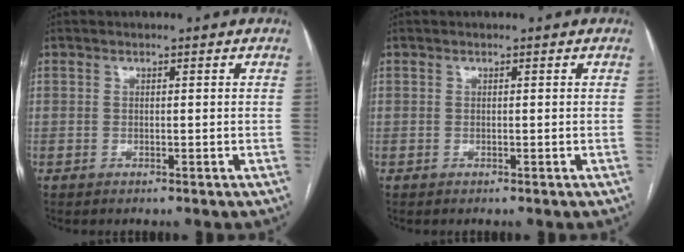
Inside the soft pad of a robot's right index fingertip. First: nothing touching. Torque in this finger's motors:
{"motor_torque": [0.00, 0.00, 0.00, 0.00]}